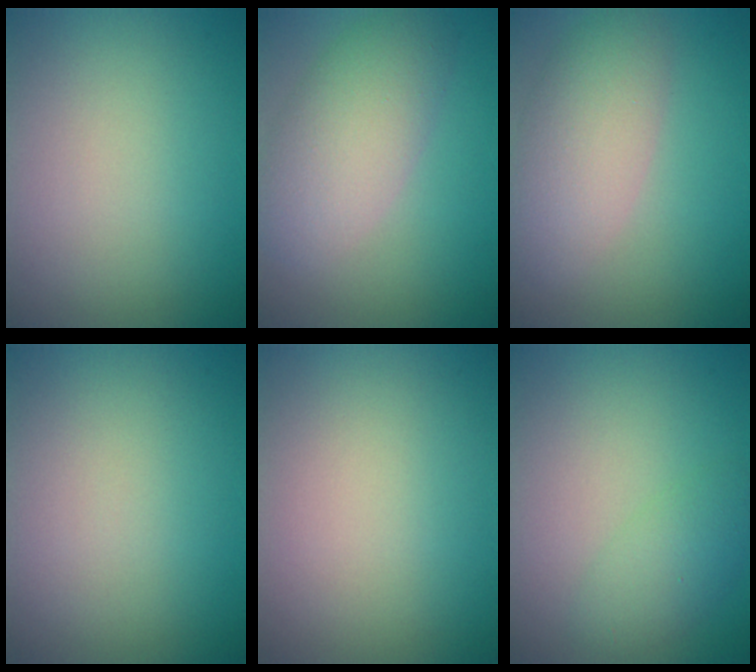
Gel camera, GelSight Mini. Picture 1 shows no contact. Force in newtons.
{"total": 5.6, "press": 5.6, "slide": 0.1}
{"total": 5.0, "press": 5.0, "slide": 0.3}
{"total": 0.0}
{"total": 0.0}
{"total": 2.5, "press": 2.5, "slide": 0.1}